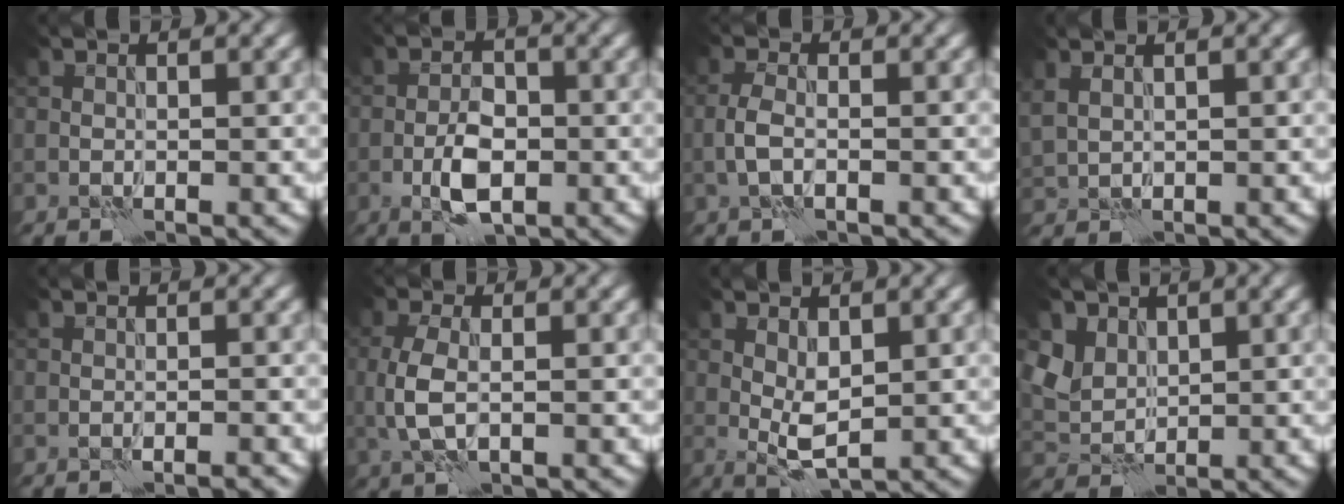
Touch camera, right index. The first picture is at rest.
{"total": 4.1, "force": [-1.6, 1.9, 3.3], "torque": [-0.059, 0.003, -0.032]}
{"total": 1.9, "force": [-0.6, 0.8, 1.6], "torque": [-0.039, 0.006, -0.017]}
{"total": 1.4, "force": [1.2, 0.5, 0.7], "torque": [-0.018, 0.003, 0.030]}
{"total": 1.3, "force": [-1.0, 0.1, 0.9], "torque": [-0.007, 0.006, -0.019]}
{"total": 3.2, "force": [-0.1, 1.6, 2.8], "torque": [-0.070, 0.002, -0.002]}
{"total": 2.7, "force": [0.4, 1.2, 2.5], "torque": [-0.049, -0.002, 0.011]}
{"total": 3.9, "force": [2.1, 2.9, 1.4], "torque": [-0.046, -0.007, 0.058]}